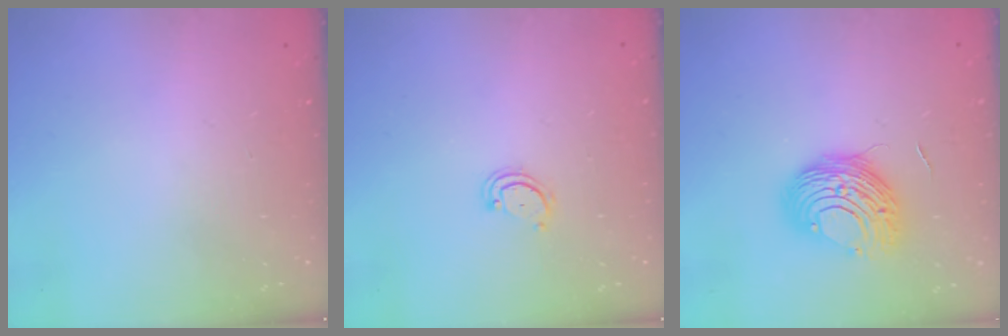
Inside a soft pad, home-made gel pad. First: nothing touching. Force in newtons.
{"total": 2.6, "press": 2.6, "slide": 0.3}
{"total": 10.7, "press": 10.7, "slide": 0.6}